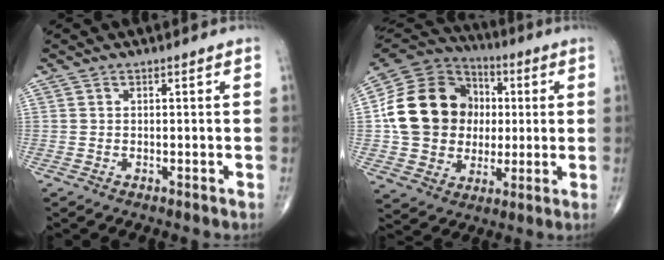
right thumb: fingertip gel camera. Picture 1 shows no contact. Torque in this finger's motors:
{"motor_torque": [1.17, 3.36, 0.92, -0.56, 0.12]}